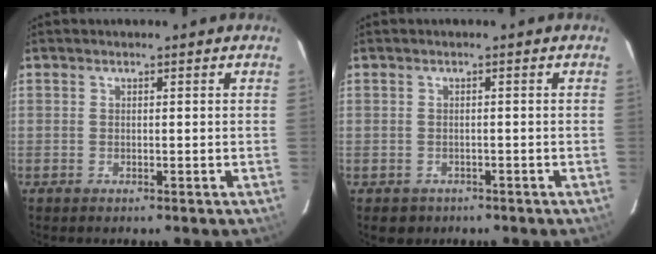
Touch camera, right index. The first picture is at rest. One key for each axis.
{"total": 2.6, "fx": -1.4, "fy": 2.1, "fz": 0.6, "tx": -0.016, "ty": 0.000, "tz": -0.015}